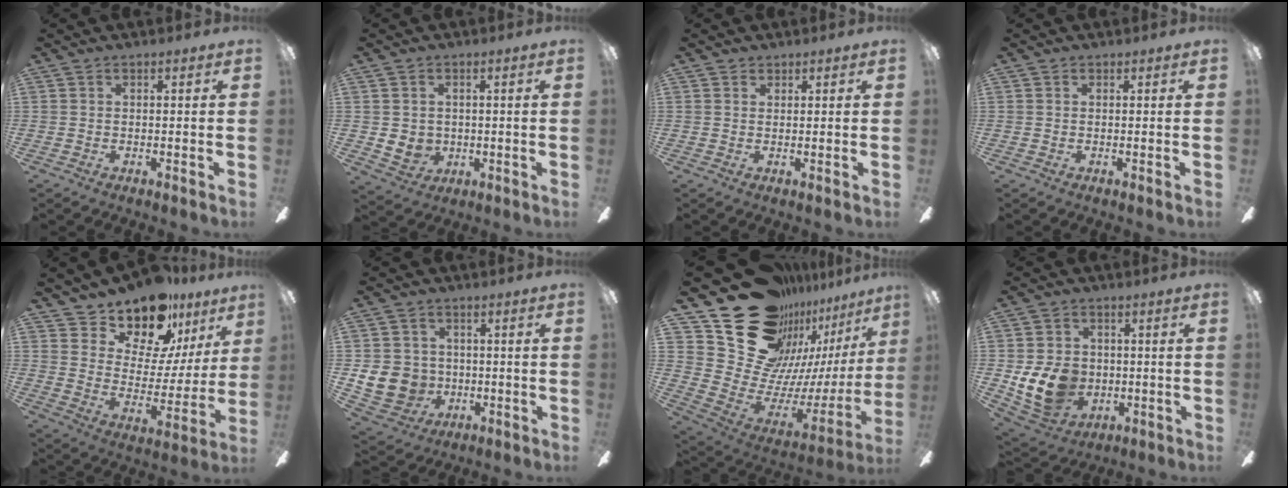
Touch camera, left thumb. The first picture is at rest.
{"total": 4.9, "force": [0.7, 4.6, 1.7], "torque": [-0.037, -0.007, 0.012]}
{"total": 1.1, "force": [0.9, 0.6, 0.1], "torque": [0.006, -0.003, 0.015]}
{"total": 0.0}
{"total": 15.8, "force": [13.3, 7.0, 4.8], "torque": [-0.085, -0.109, 0.238]}
{"total": 10.7, "force": [-0.9, 10.1, 3.5], "torque": [-0.108, 0.012, -0.007]}
{"total": 23.6, "force": [16.5, 14.3, 9.0], "torque": [-0.134, -0.126, 0.337]}
{"total": 13.2, "force": [-2.0, 10.9, 7.1], "torque": [-0.157, 0.008, -0.031]}